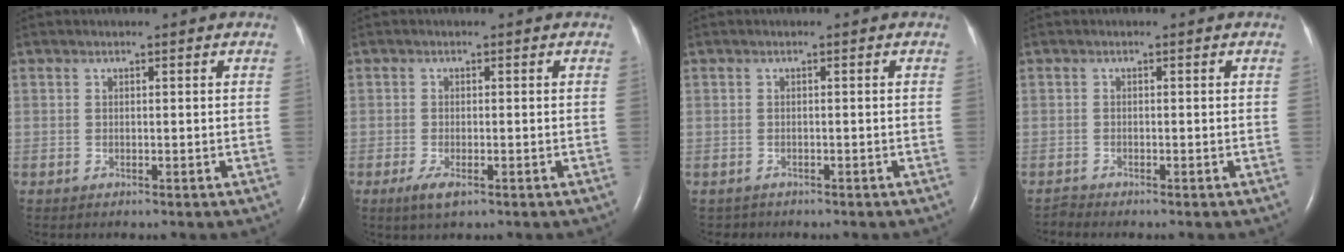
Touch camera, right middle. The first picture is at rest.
{"total": 2.6, "force": [-1.4, 0.8, 2.1], "torque": [-0.047, -0.005, -0.024]}
{"total": 1.1, "force": [-0.9, 0.6, -0.3], "torque": [-0.006, -0.001, -0.015]}
{"total": 0.8, "force": [-0.7, -0.3, -0.3], "torque": [0.005, -0.009, -0.013]}